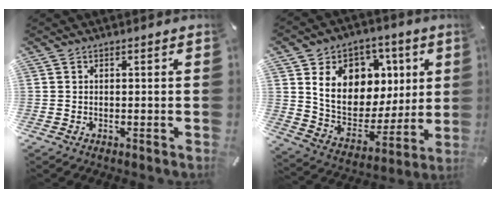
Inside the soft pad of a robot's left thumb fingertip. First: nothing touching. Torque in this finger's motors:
{"motor_torque": [0.80, 1.22, 2.24, -0.53, 0.50]}